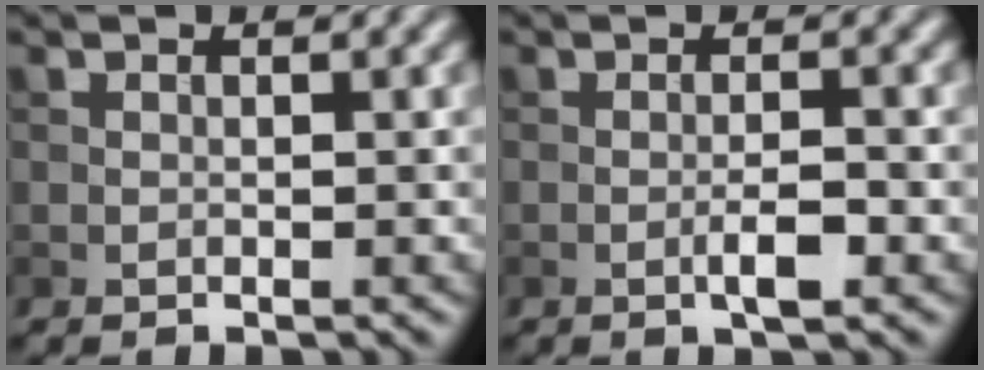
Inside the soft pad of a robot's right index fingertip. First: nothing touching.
{"total": 2.3, "force": [-0.8, 0.3, 2.1], "torque": [-0.037, 0.002, -0.016]}